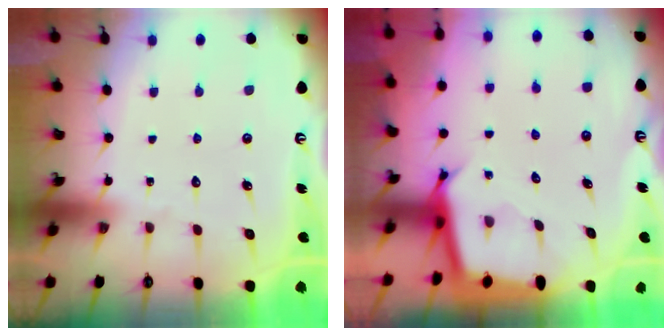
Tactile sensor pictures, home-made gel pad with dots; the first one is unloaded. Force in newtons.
{"total": 3.2, "press": 3.2, "slide": 0.1}